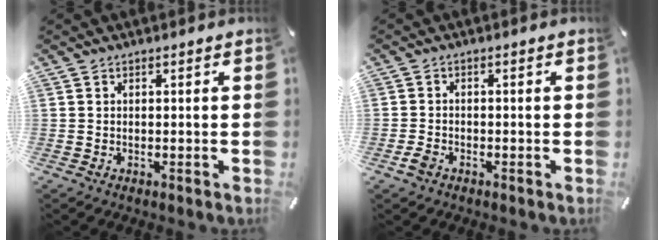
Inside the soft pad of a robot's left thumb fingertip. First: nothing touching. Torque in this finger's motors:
{"motor_torque": [0.28, 0.24, 0.03, -0.01, -0.07]}